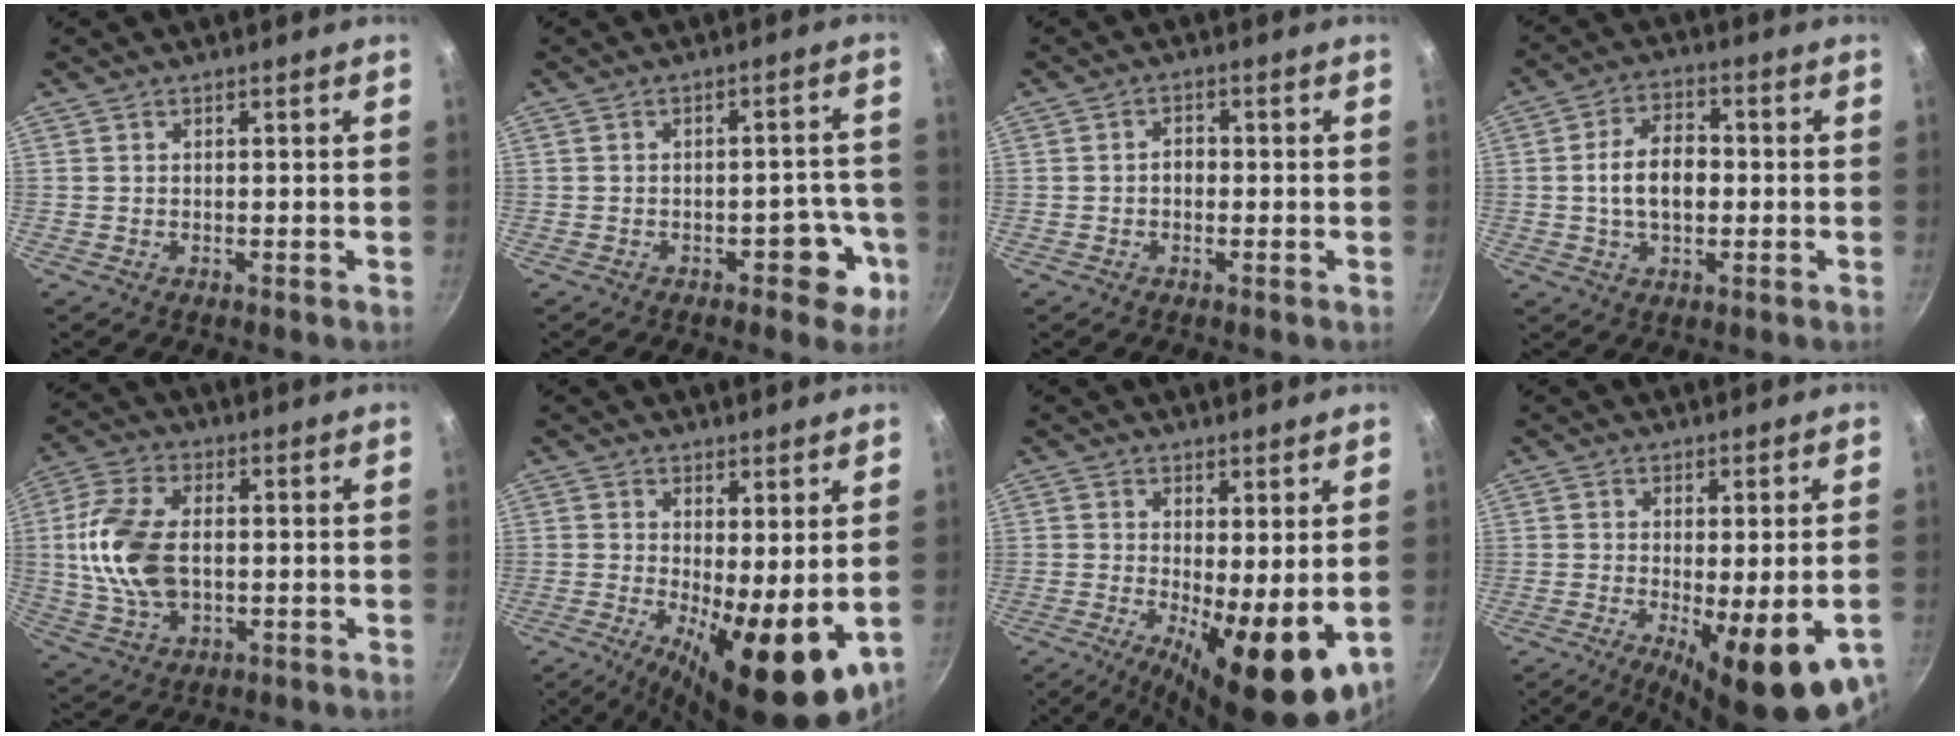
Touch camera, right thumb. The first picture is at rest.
{"total": 7.2, "force": [-3.1, 4.0, 5.1], "torque": [-0.017, 0.037, -0.034]}
{"total": 2.0, "force": [-0.5, 1.5, 1.2], "torque": [-0.009, 0.010, -0.009]}
{"total": 9.3, "force": [-0.4, 5.8, 7.3], "torque": [-0.108, 0.020, -0.012]}
{"total": 14.0, "force": [0.2, 8.5, 11.1], "torque": [-0.216, 0.011, 0.001]}
{"total": 14.9, "force": [-1.8, 5.5, 13.7], "torque": [-0.184, -0.019, -0.016]}
{"total": 13.4, "force": [-1.6, 4.7, 12.4], "torque": [-0.169, -0.017, -0.014]}
{"total": 14.6, "force": [-5.3, 4.0, 13.0], "torque": [-0.177, -0.017, -0.063]}